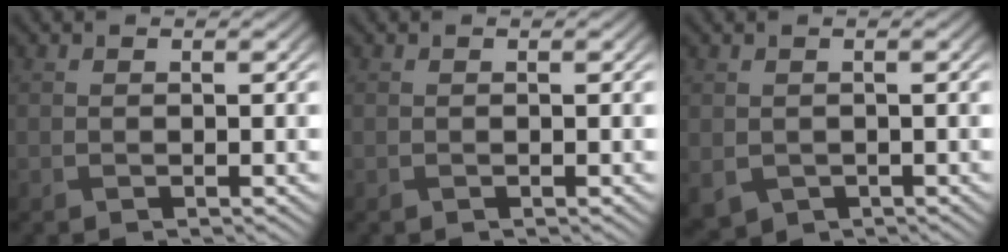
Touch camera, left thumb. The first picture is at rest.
{"total": 0.0}
{"total": 1.9, "force": [-0.3, 1.7, 0.8], "torque": [-0.032, -0.016, -0.002]}